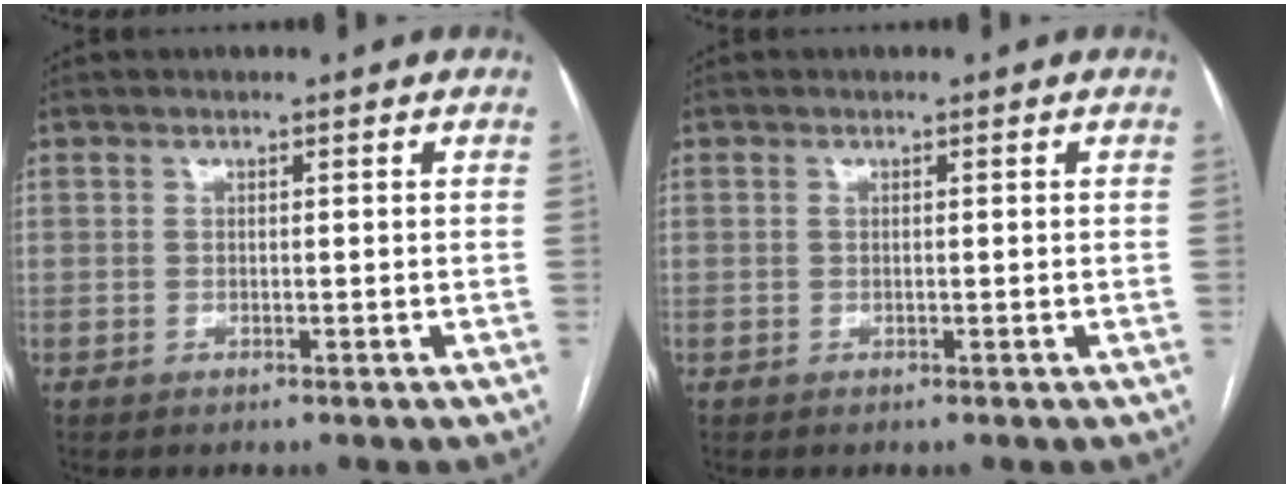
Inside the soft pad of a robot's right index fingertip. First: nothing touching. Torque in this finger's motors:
{"motor_torque": [0.14, 0.12, 0.05, 0.02]}